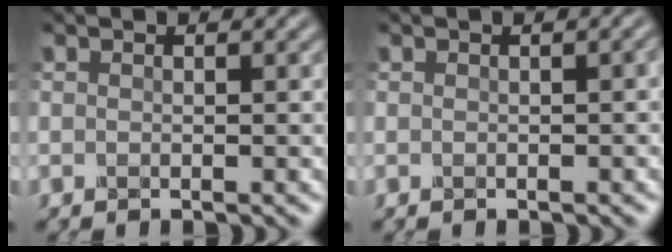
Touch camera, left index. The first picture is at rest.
{"total": 1.8, "force": [-0.4, 1.0, 1.5], "torque": [0.001, 0.012, -0.014]}